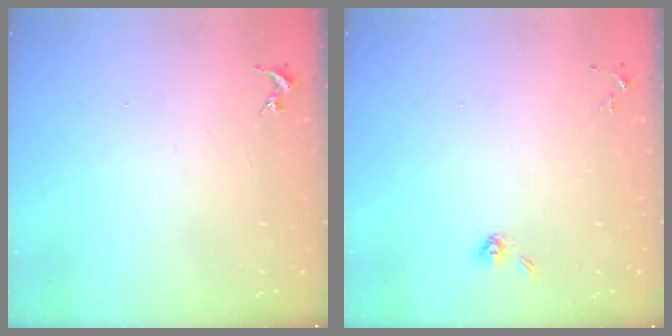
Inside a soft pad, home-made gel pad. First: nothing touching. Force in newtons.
{"total": 4.2, "press": 3.8, "slide": 1.7}